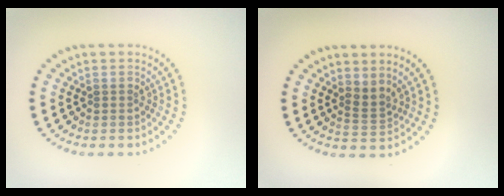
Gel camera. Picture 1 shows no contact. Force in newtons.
{"total": 1.8, "press": 1.3, "slide": 1.2}